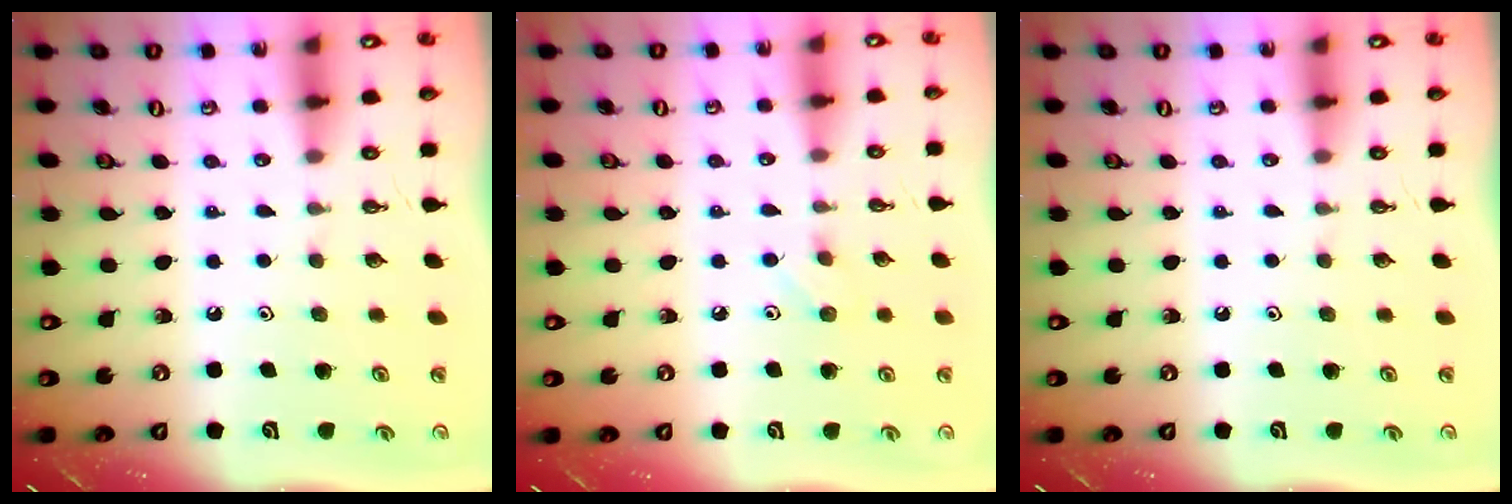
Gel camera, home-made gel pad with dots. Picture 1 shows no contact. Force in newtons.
{"total": 4.5, "press": 4.4, "slide": 0.5}
{"total": 0.0}